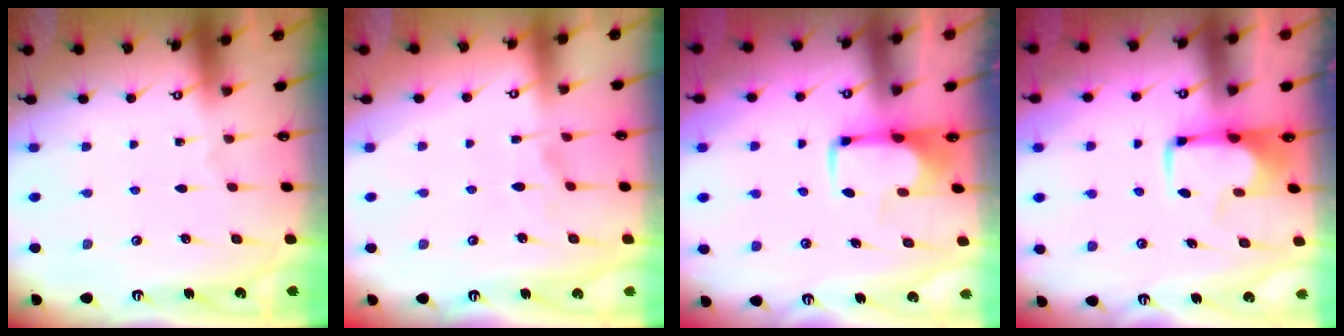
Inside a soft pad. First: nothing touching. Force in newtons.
{"total": 4.9, "press": 4.7, "slide": 1.3}
{"total": 1.8, "press": 1.7, "slide": 0.4}
{"total": 1.7, "press": 1.6, "slide": 0.5}